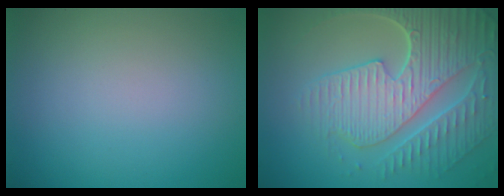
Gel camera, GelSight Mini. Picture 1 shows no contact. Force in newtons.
{"total": 8.7, "press": 6.2, "slide": 6.1}